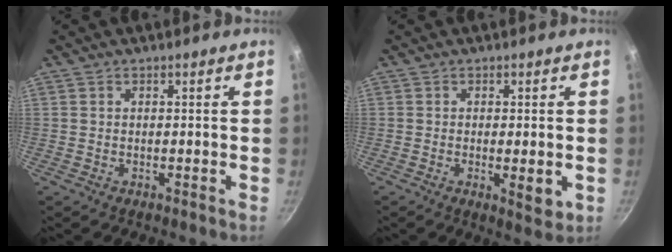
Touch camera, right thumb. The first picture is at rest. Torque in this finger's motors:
{"motor_torque": [-0.65, -0.06, -0.08, 0.07, -0.01]}